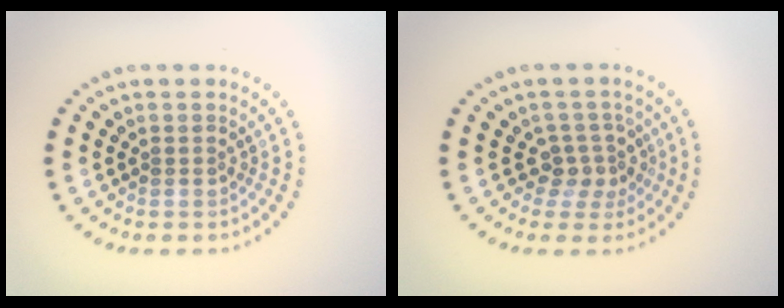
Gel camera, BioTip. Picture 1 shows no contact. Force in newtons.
{"total": 2.5, "press": 1.9, "slide": 1.7}